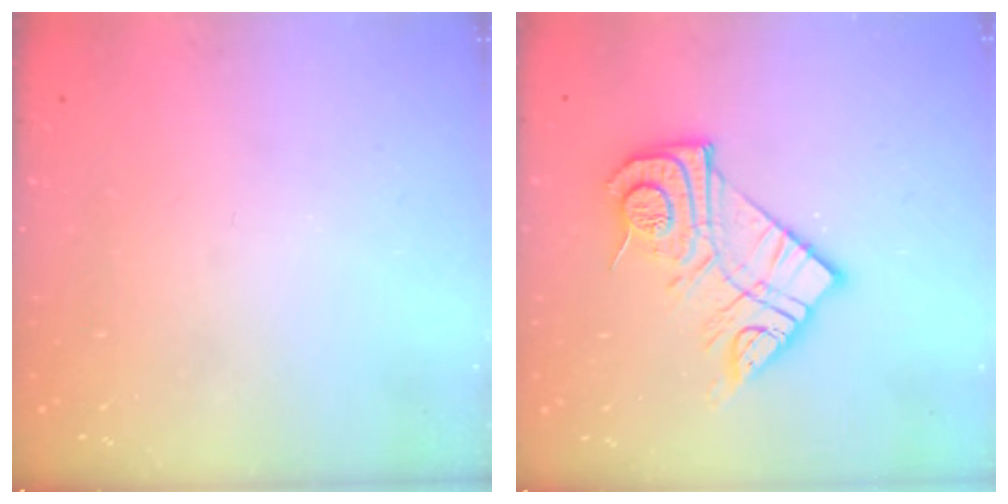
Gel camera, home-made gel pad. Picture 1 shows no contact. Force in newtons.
{"total": 15.6, "press": 15.5, "slide": 0.9}